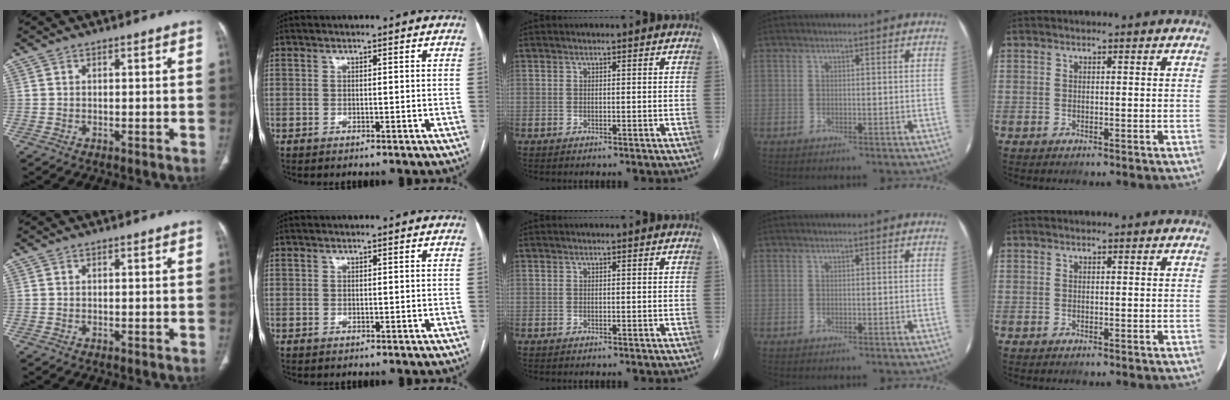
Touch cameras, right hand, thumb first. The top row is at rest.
{}